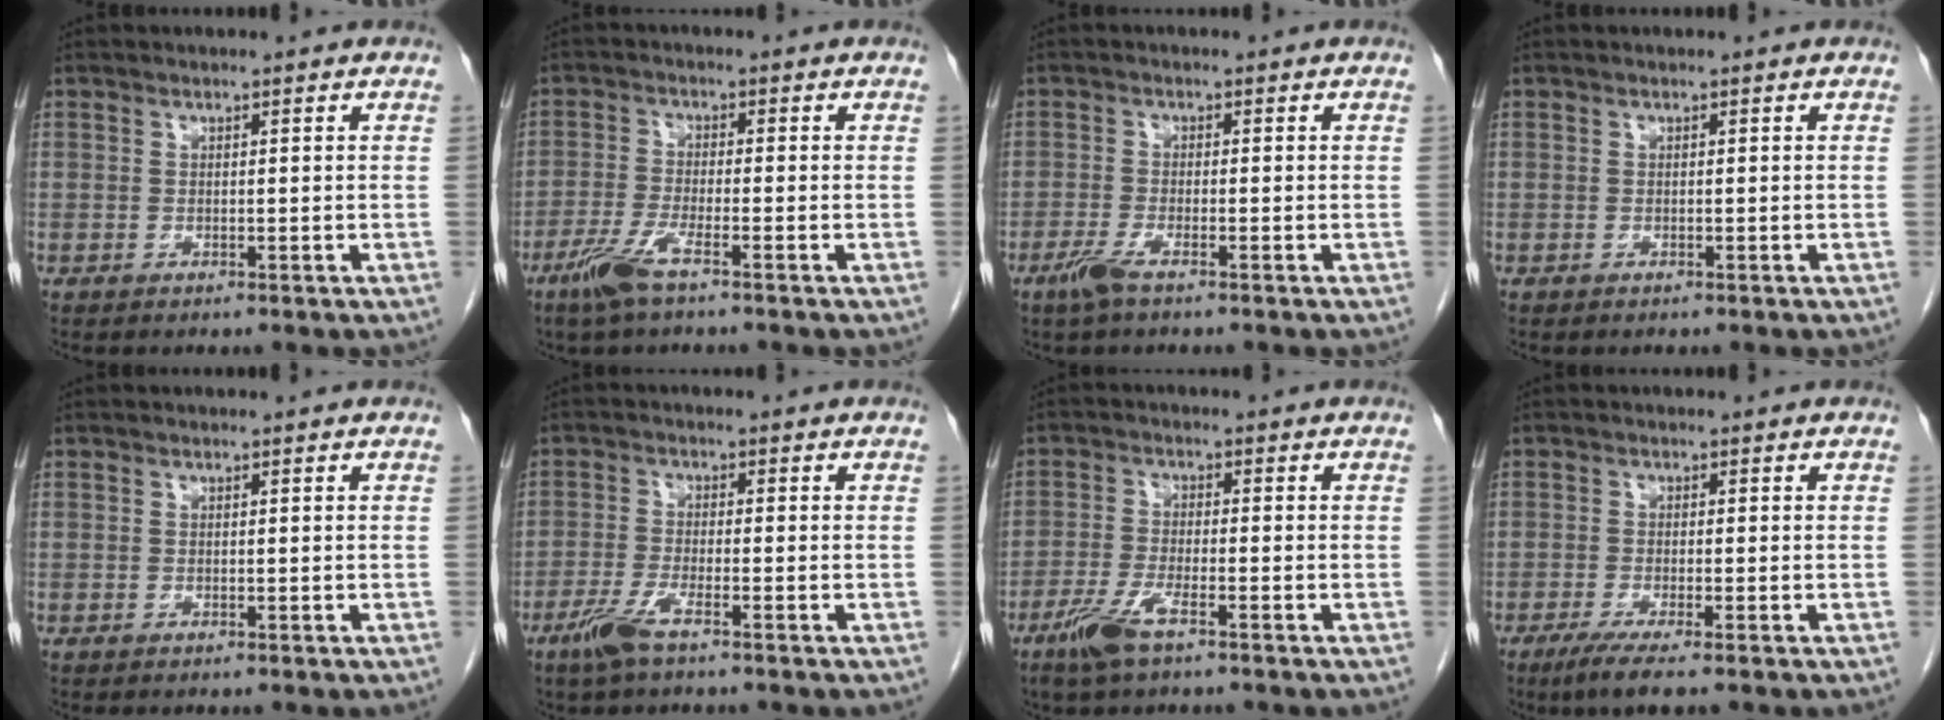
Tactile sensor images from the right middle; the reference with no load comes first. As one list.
[{"total": 5.0, "force": [-3.3, 0.3, 3.8], "torque": [-0.085, -0.010, -0.070]}, {"total": 2.9, "force": [-2.0, 0.3, 2.1], "torque": [-0.051, -0.006, -0.044]}, {"total": 0.0}, {"total": 0.0}, {"total": 4.3, "force": [-2.9, 0.3, 3.1], "torque": [-0.072, -0.008, -0.061]}, {"total": 5.2, "force": [-3.4, 0.8, 3.9], "torque": [-0.090, -0.009, -0.068]}, {"total": 4.4, "force": [-2.9, 0.0, 3.2], "torque": [-0.061, -0.014, -0.053]}]